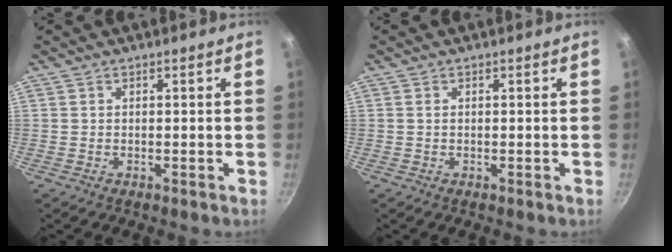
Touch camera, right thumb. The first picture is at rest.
{"total": 0.5, "force": [0.1, 0.3, 0.4], "torque": [-0.008, 0.000, 0.001]}